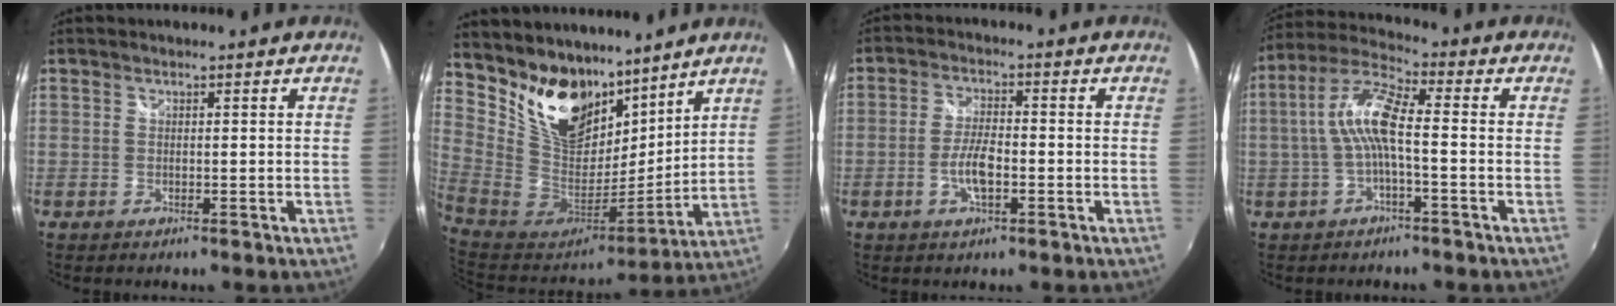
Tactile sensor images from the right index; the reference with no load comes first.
{"total": 22.1, "force": [15.2, 13.0, 9.4], "torque": [-0.230, 0.010, 0.295]}
{"total": 5.7, "force": [-2.0, 1.8, 5.0], "torque": [-0.103, 0.002, -0.037]}
{"total": 8.7, "force": [-0.8, 1.8, 8.5], "torque": [-0.182, 0.017, -0.015]}